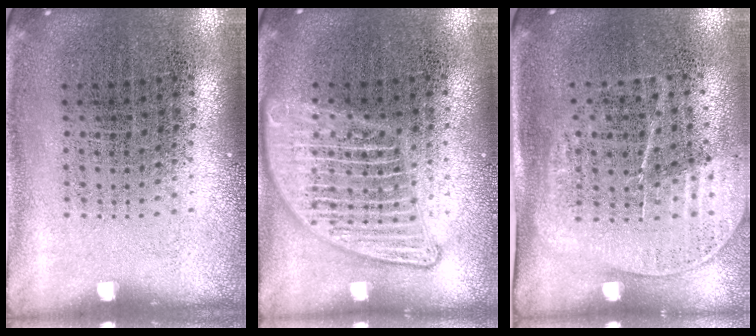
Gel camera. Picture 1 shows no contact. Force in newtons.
{"total": 2.1, "press": 2.1, "slide": 0.2}
{"total": 1.7, "press": 1.4, "slide": 0.9}